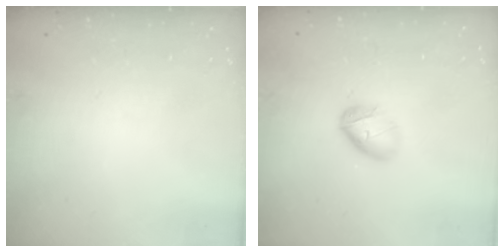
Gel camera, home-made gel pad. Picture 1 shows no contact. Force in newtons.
{"total": 6.2, "press": 6.1, "slide": 0.9}